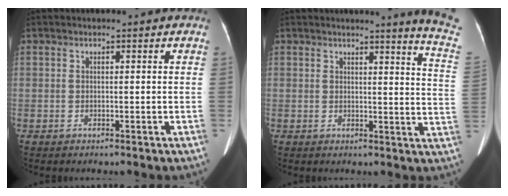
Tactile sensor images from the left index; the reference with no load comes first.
{"total": 9.0, "force": [8.4, -1.8, 3.0], "torque": [-0.031, -0.089, 0.067]}